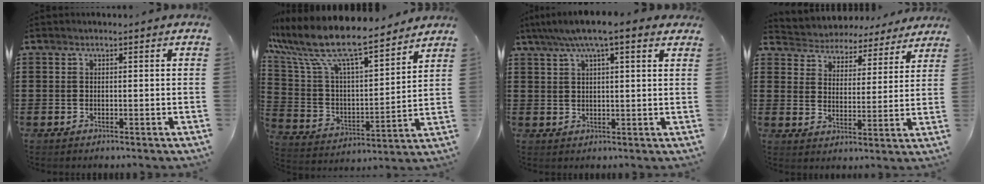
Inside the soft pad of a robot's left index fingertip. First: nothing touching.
{"total": 10.8, "force": [8.9, 2.0, 5.8], "torque": [-0.149, -0.059, 0.151]}
{"total": 5.4, "force": [3.5, 1.1, 4.0], "torque": [-0.084, 0.004, 0.060]}
{"total": 4.6, "force": [4.4, 0.7, -0.8], "torque": [-0.014, -0.034, 0.074]}